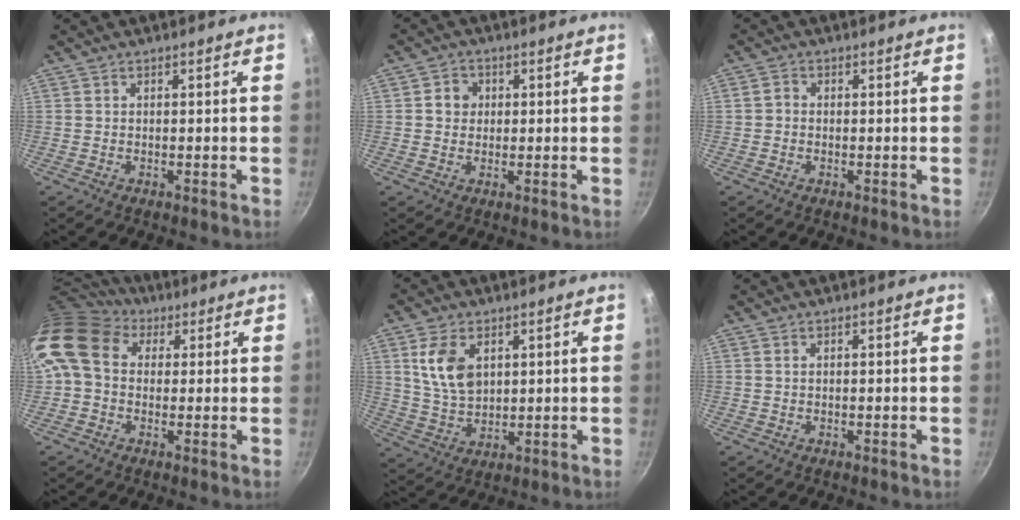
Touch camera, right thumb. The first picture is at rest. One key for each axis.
{"total": 3.5, "fx": 0.5, "fy": 3.3, "fz": 1.3, "tx": 0.000, "ty": 0.006, "tz": 0.002}
{"total": 1.5, "fx": -0.3, "fy": 1.3, "fz": 0.7, "tx": -0.011, "ty": 0.007, "tz": -0.008}
{"total": 13.5, "fx": 3.9, "fy": 10.3, "fz": 7.8, "tx": -0.145, "ty": 0.020, "tz": 0.050}
{"total": 9.4, "fx": 3.1, "fy": 6.0, "fz": 6.5, "tx": -0.113, "ty": -0.020, "tz": 0.067}
{"total": 0.0}